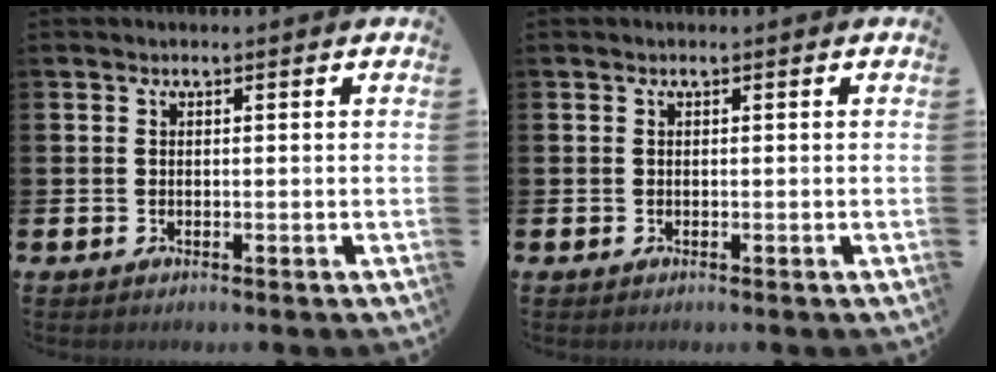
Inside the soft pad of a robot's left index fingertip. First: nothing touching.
{"total": 0.0}